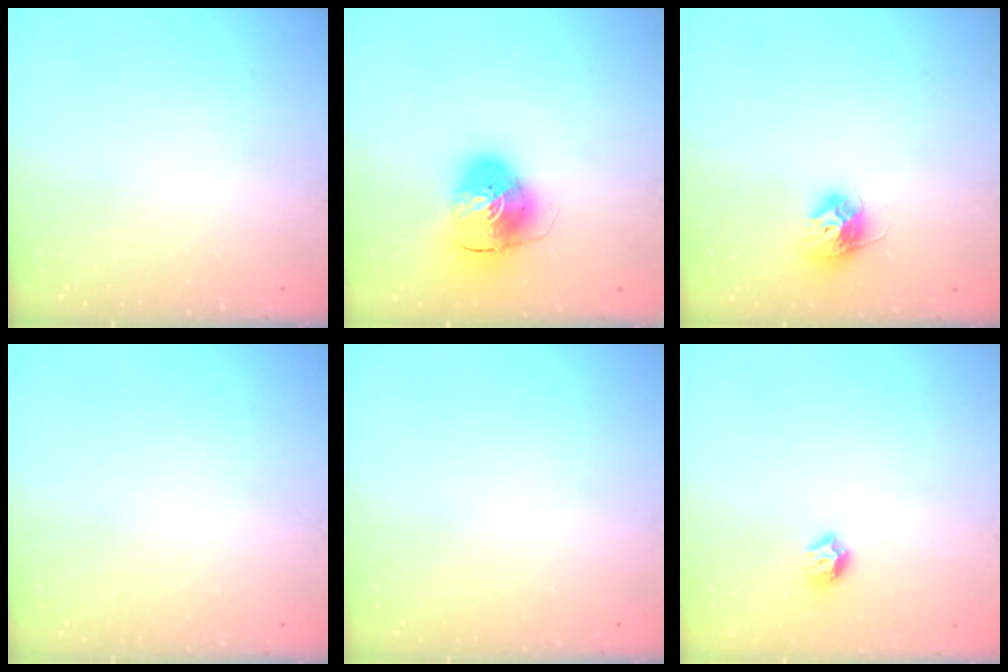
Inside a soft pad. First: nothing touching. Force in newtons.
{"total": 10.4, "press": 10.3, "slide": 1.8}
{"total": 9.8, "press": 9.8, "slide": 0.3}
{"total": 0.0}
{"total": 0.0}
{"total": 6.7, "press": 6.6, "slide": 0.9}